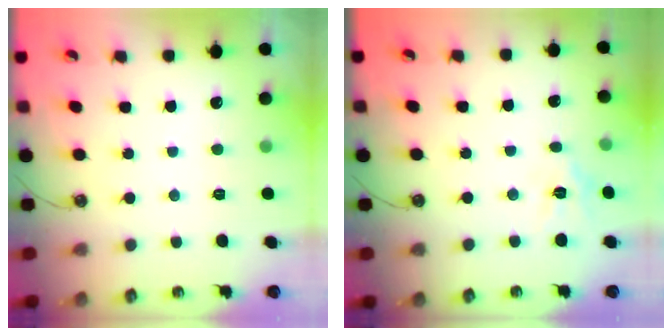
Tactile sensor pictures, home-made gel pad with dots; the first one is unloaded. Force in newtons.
{"total": 6.2, "press": 6.1, "slide": 0.5}